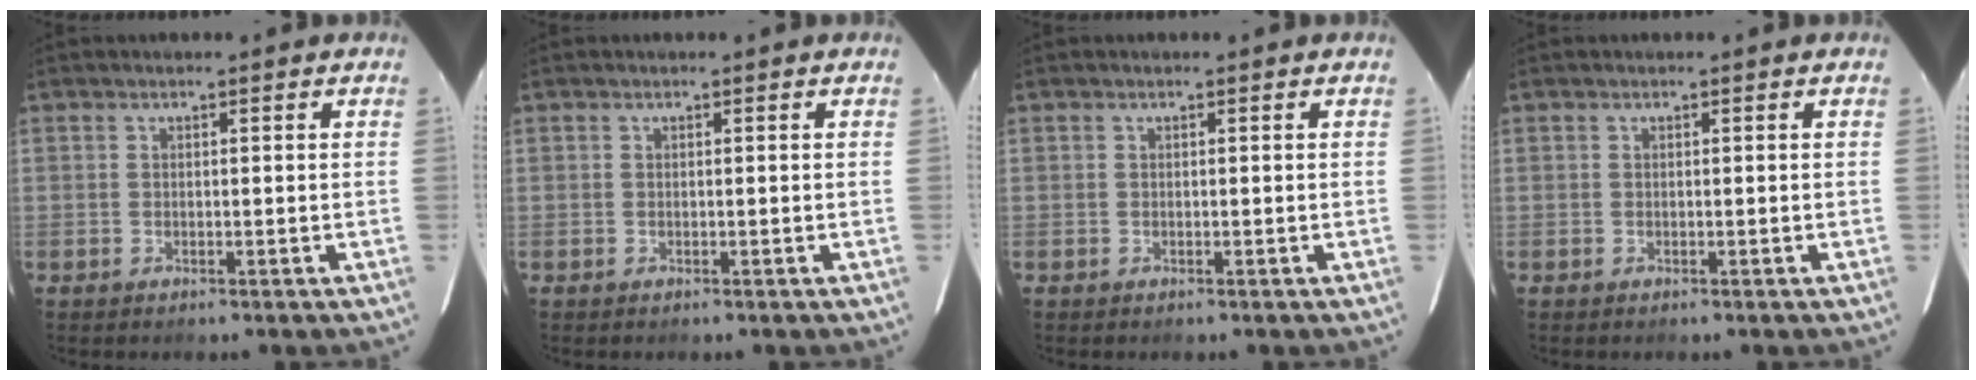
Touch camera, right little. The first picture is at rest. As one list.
[{"total": 0.0}, {"total": 0.0}, {"total": 0.0}]